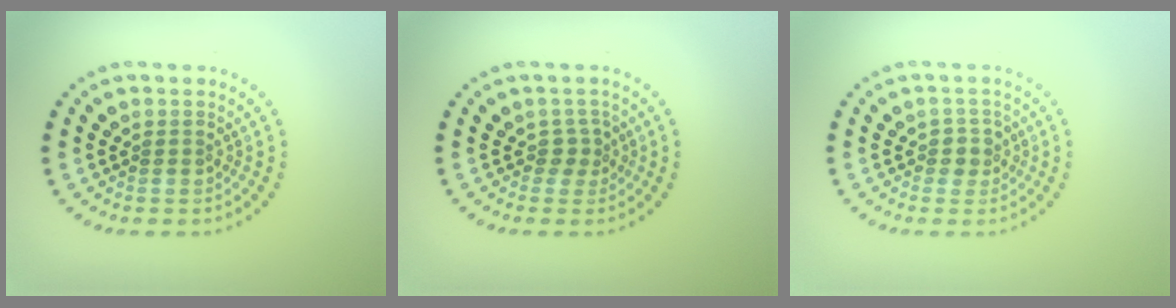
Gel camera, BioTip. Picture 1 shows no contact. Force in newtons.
{"total": 1.5, "press": 1.0, "slide": 1.1}
{"total": 1.6, "press": 1.4, "slide": 0.7}